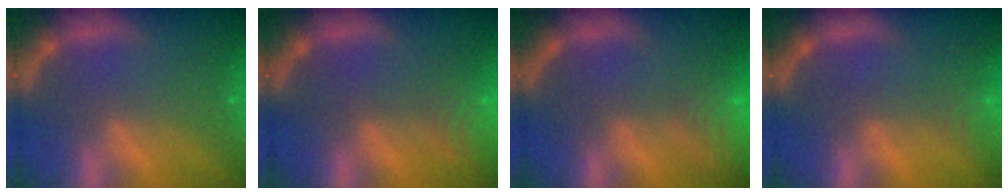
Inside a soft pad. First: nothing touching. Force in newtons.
{"total": 5.5}
{"total": 9.5}
{"total": 3.0}